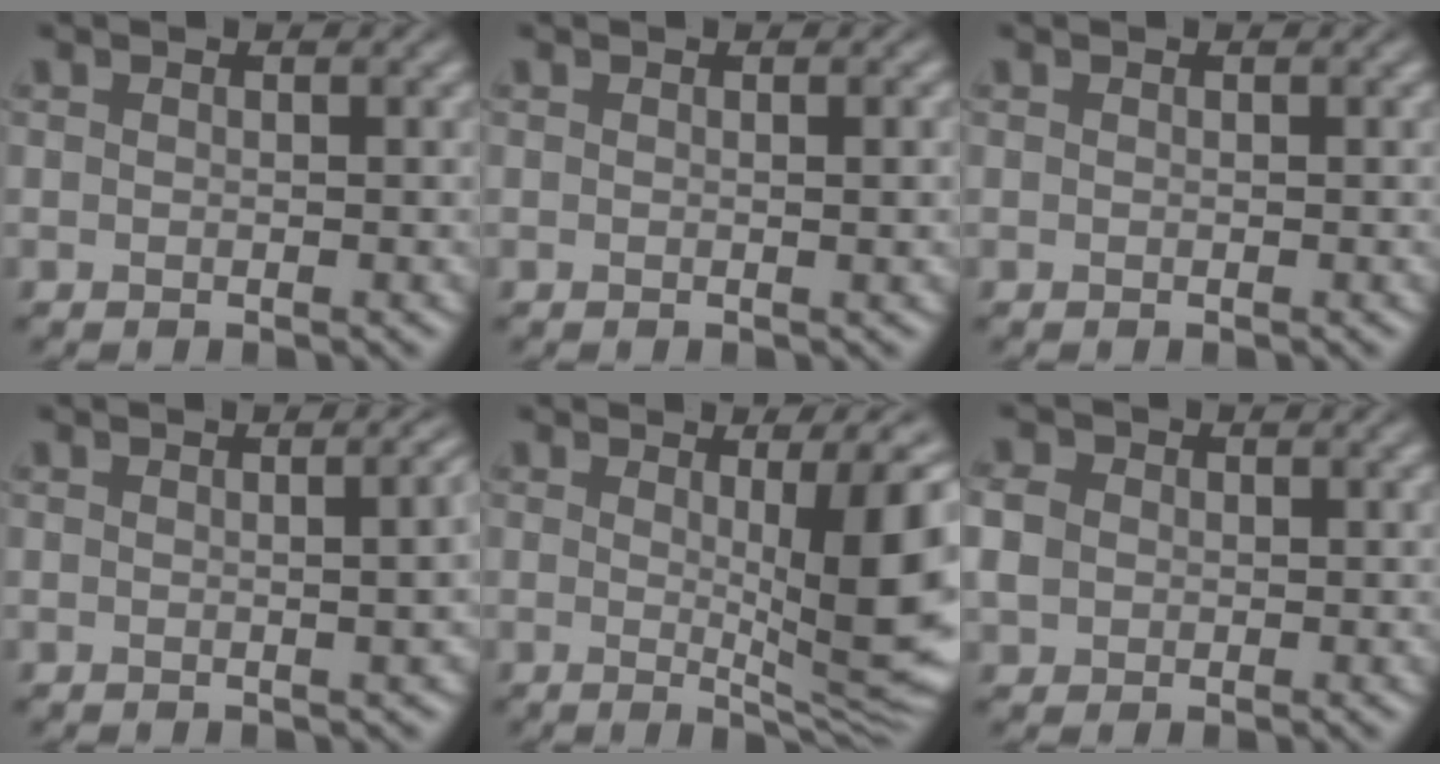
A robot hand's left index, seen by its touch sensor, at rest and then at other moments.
{"total": 1.1, "force": [0.1, 0.2, 1.0], "torque": [-0.010, 0.002, -0.001]}
{"total": 0.0}
{"total": 4.7, "force": [0.3, 2.1, 4.2], "torque": [-0.012, 0.016, 0.002]}
{"total": 10.0, "force": [0.7, 2.2, 9.7], "torque": [-0.122, -0.010, 0.016]}
{"total": 2.5, "force": [0.0, 2.2, 1.2], "torque": [-0.029, 0.004, -0.004]}